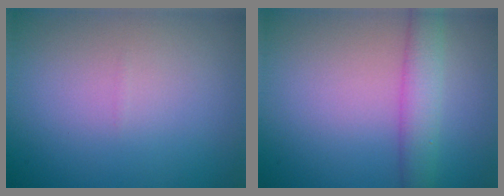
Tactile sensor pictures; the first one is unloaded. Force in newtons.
{"total": 3.4, "press": 3.4, "slide": 0.1}